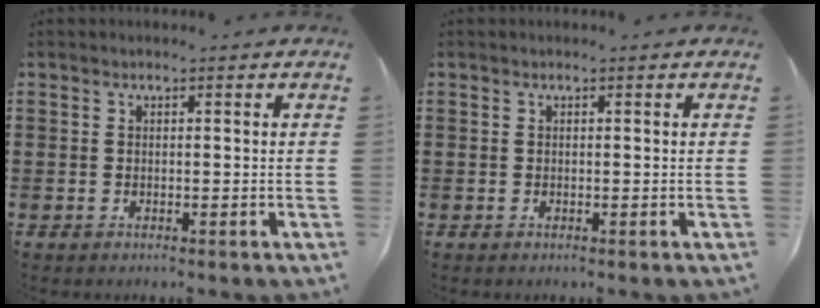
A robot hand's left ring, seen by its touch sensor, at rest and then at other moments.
{"total": 0.0}